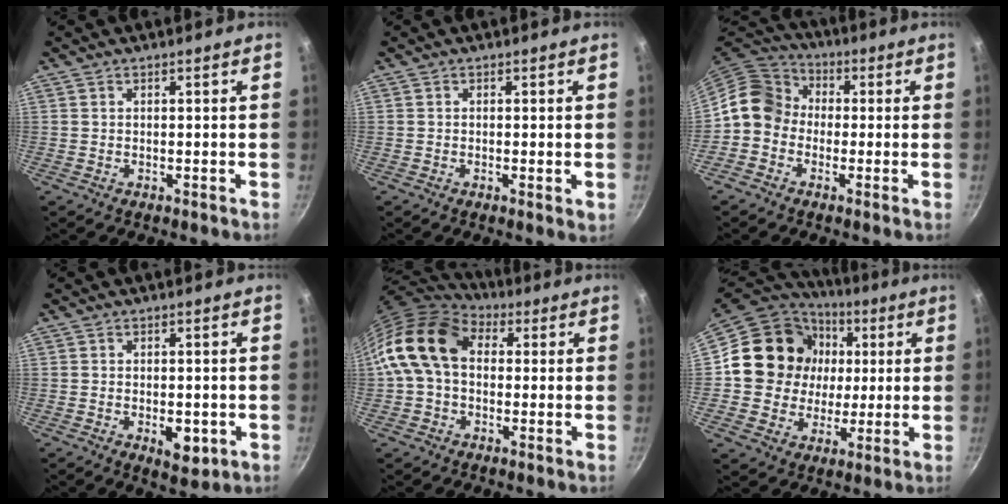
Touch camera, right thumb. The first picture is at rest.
{"total": 1.3, "force": [-0.1, 0.3, 1.3], "torque": [-0.019, -0.003, -0.005]}
{"total": 9.7, "force": [-0.7, 8.4, 4.8], "torque": [-0.054, 0.030, -0.039]}
{"total": 5.5, "force": [-1.6, 2.9, 4.4], "torque": [-0.048, 0.000, -0.015]}
{"total": 14.7, "force": [2.1, 10.5, 10.1], "torque": [-0.163, 0.023, 0.019]}
{"total": 18.3, "force": [2.7, 16.6, 7.2], "torque": [-0.112, 0.016, 0.044]}